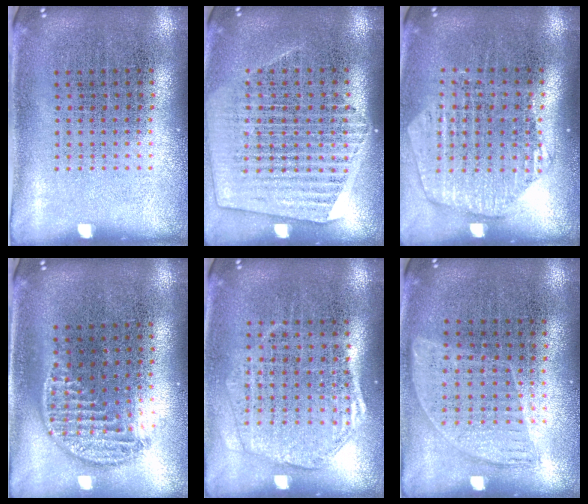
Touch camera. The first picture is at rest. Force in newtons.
{"total": 1.6, "press": 1.4, "slide": 0.6}
{"total": 1.8, "press": 1.7, "slide": 0.6}
{"total": 1.3, "press": 1.1, "slide": 0.6}
{"total": 1.7, "press": 1.5, "slide": 0.7}
{"total": 0.9, "press": 0.8, "slide": 0.5}